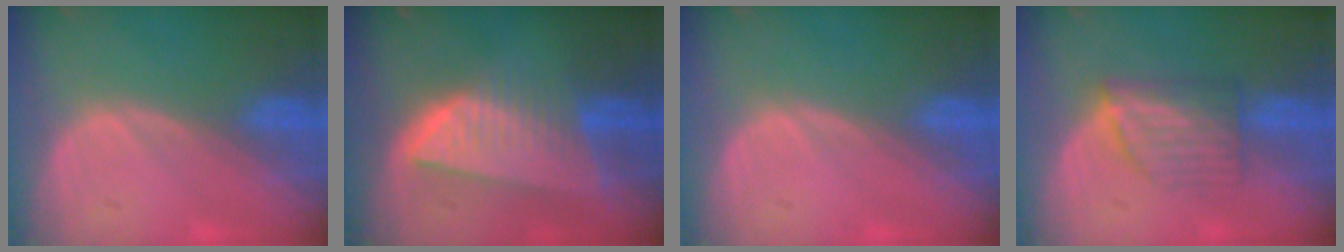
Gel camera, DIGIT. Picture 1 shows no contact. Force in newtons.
{"total": 8.3, "press": 7.3, "slide": 4.0}
{"total": 0.0}
{"total": 6.1, "press": 5.5, "slide": 2.7}